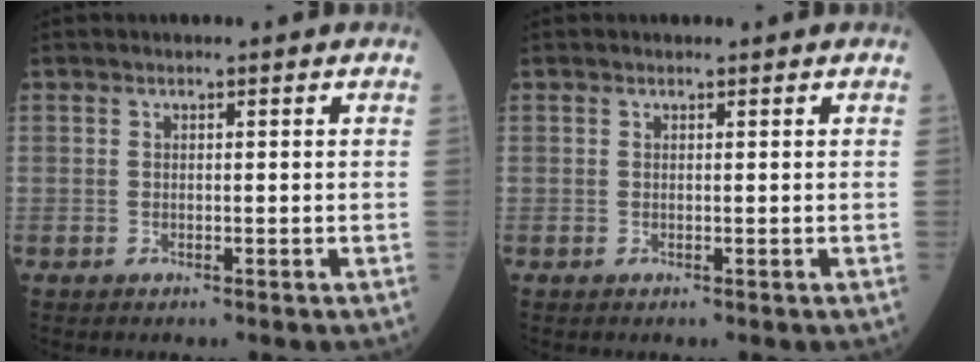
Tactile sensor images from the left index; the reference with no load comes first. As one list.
[{"total": 0.0}]